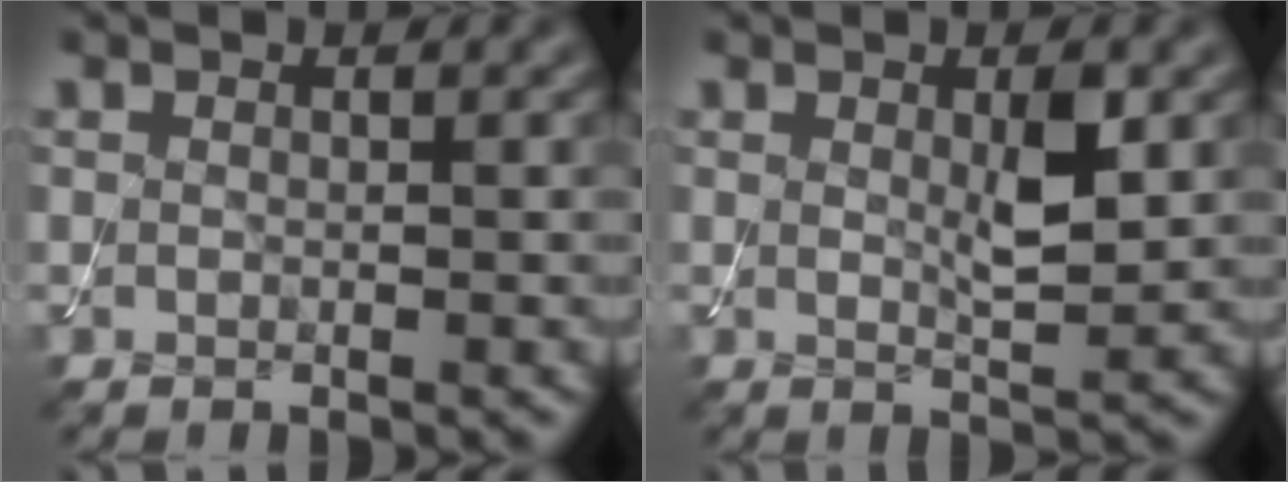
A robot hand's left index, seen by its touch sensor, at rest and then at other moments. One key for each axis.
{"total": 3.1, "fx": 0.8, "fy": 0.7, "fz": 2.9, "tx": -0.052, "ty": -0.007, "tz": 0.015}